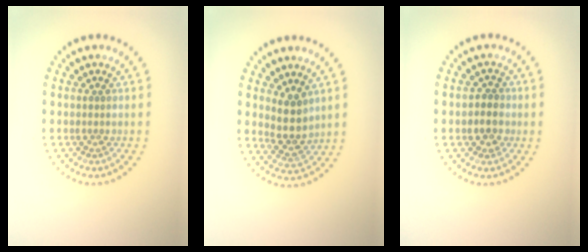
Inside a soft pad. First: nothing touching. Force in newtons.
{"total": 2.8, "press": 2.3, "slide": 1.6}
{"total": 2.3, "press": 2.2, "slide": 0.7}